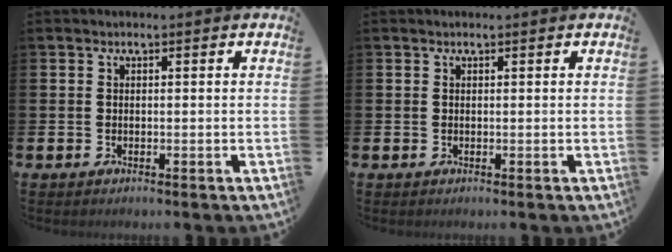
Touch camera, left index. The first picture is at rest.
{"total": 0.0}